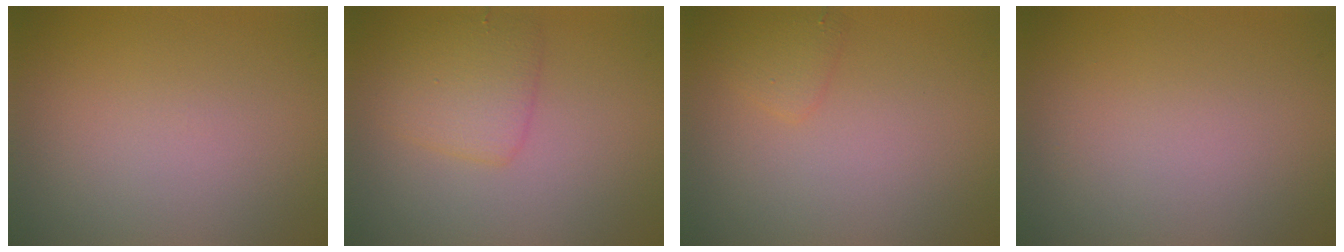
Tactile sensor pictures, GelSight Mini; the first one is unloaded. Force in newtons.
{"total": 2.9, "press": 2.9, "slide": 0.1}
{"total": 1.2, "press": 1.2, "slide": 0.1}
{"total": 0.0}